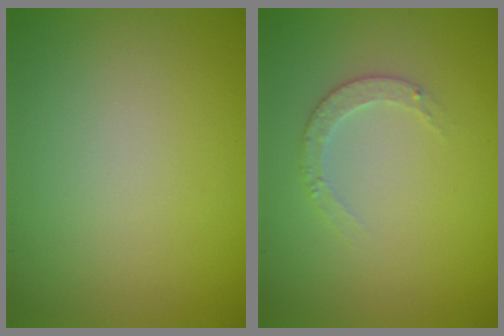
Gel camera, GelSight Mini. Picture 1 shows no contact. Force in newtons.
{"total": 1.8, "press": 1.8, "slide": 0.4}